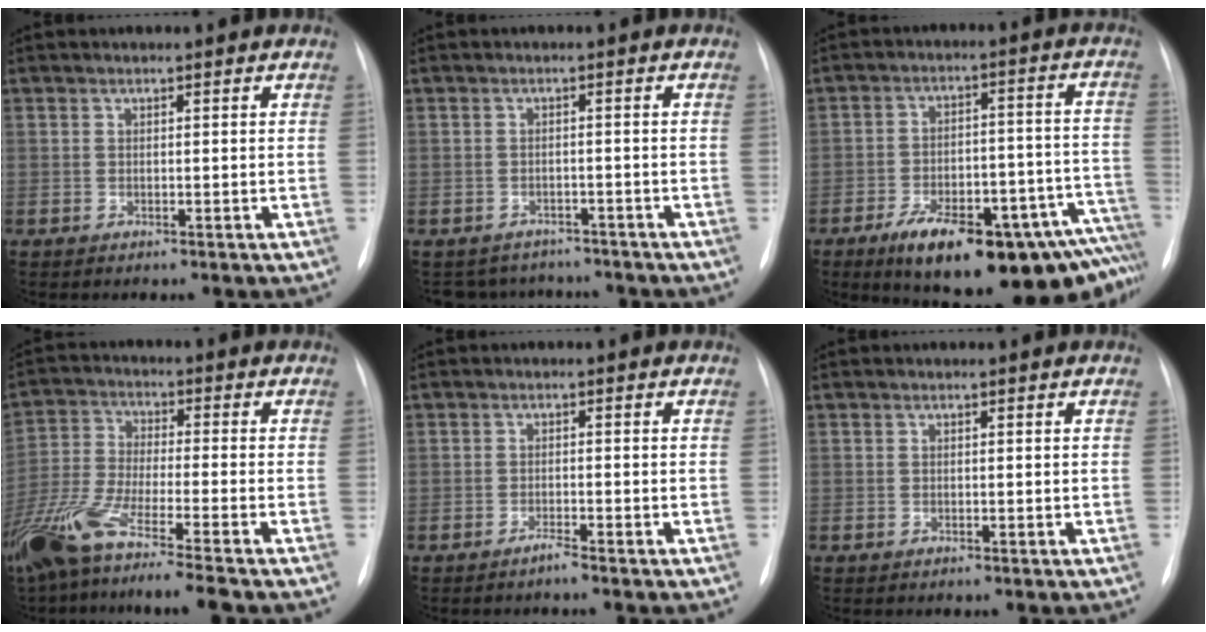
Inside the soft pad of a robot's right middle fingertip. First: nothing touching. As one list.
[{"total": 6.4, "force": [-5.9, 2.5, 0.1], "torque": [0.001, 0.014, -0.071]}, {"total": 21.3, "force": [-14.2, 6.8, 14.2], "torque": [-0.125, 0.046, -0.200]}, {"total": 15.8, "force": [-11.8, 0.0, 10.5], "torque": [-0.229, -0.050, -0.216]}, {"total": 1.3, "force": [-1.1, -0.3, 0.5], "torque": [-0.010, 0.000, -0.020]}, {"total": 0.0}]